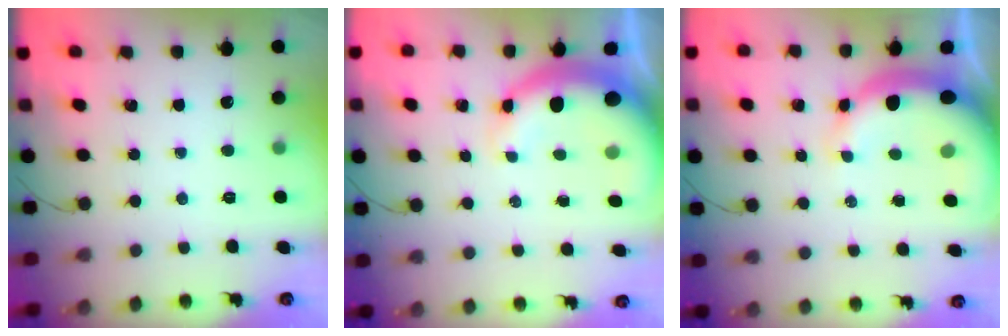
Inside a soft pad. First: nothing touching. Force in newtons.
{"total": 7.7, "press": 7.4, "slide": 1.9}
{"total": 10.6, "press": 10.3, "slide": 2.3}